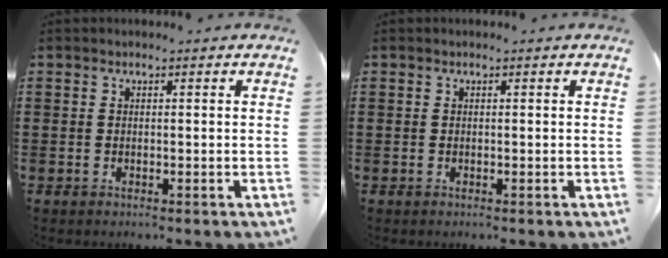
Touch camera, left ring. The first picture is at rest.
{"total": 0.0}